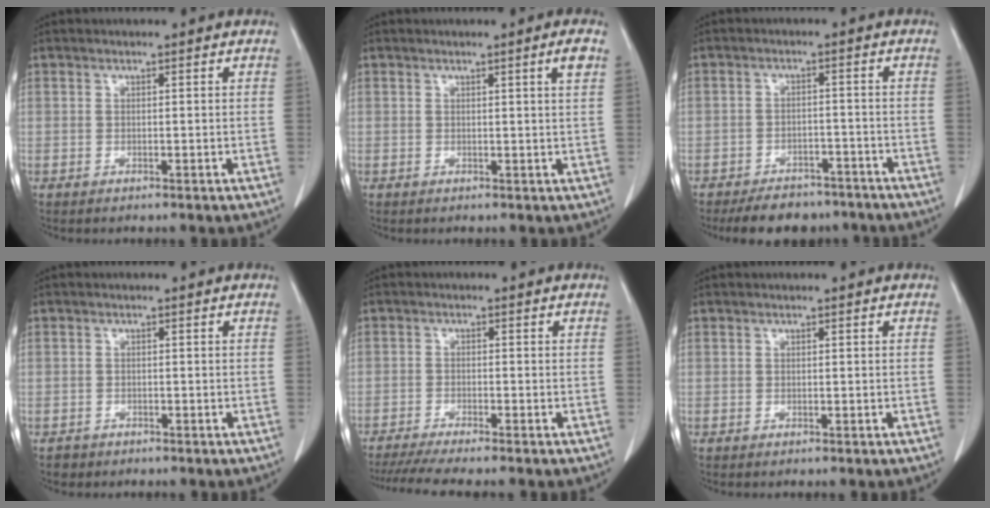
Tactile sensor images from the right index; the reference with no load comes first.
{"total": 1.9, "force": [0.8, -0.5, 1.7], "torque": [-0.023, -0.005, 0.013]}
{"total": 8.6, "force": [-7.3, 3.9, 2.2], "torque": [-0.017, 0.000, -0.100]}
{"total": 1.4, "force": [-0.9, 1.0, -0.2], "torque": [-0.006, 0.003, -0.017]}
{"total": 7.0, "force": [-6.0, -0.1, 3.6], "torque": [-0.051, -0.016, -0.097]}
{"total": 0.0}